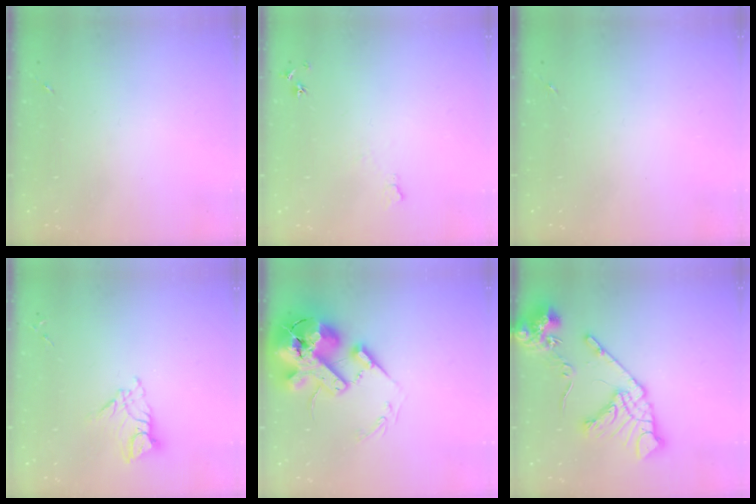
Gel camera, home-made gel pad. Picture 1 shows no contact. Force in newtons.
{"total": 6.5, "press": 6.4, "slide": 0.8}
{"total": 0.0}
{"total": 9.7, "press": 9.6, "slide": 0.9}
{"total": 20.9, "press": 20.6, "slide": 3.4}
{"total": 18.2, "press": 18.0, "slide": 2.5}